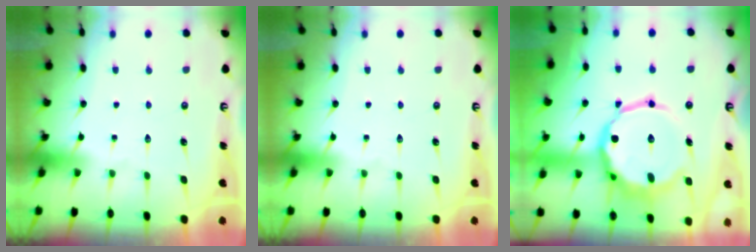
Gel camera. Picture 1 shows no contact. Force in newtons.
{"total": 0.0}
{"total": 16.6, "press": 16.5, "slide": 1.9}